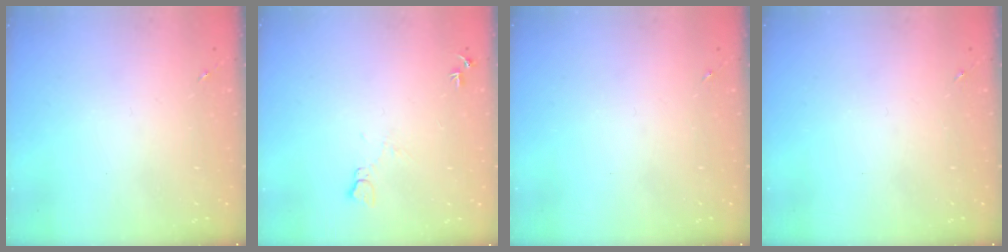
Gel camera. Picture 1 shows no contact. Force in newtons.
{"total": 6.6, "press": 6.6, "slide": 0.7}
{"total": 0.0}
{"total": 0.0}